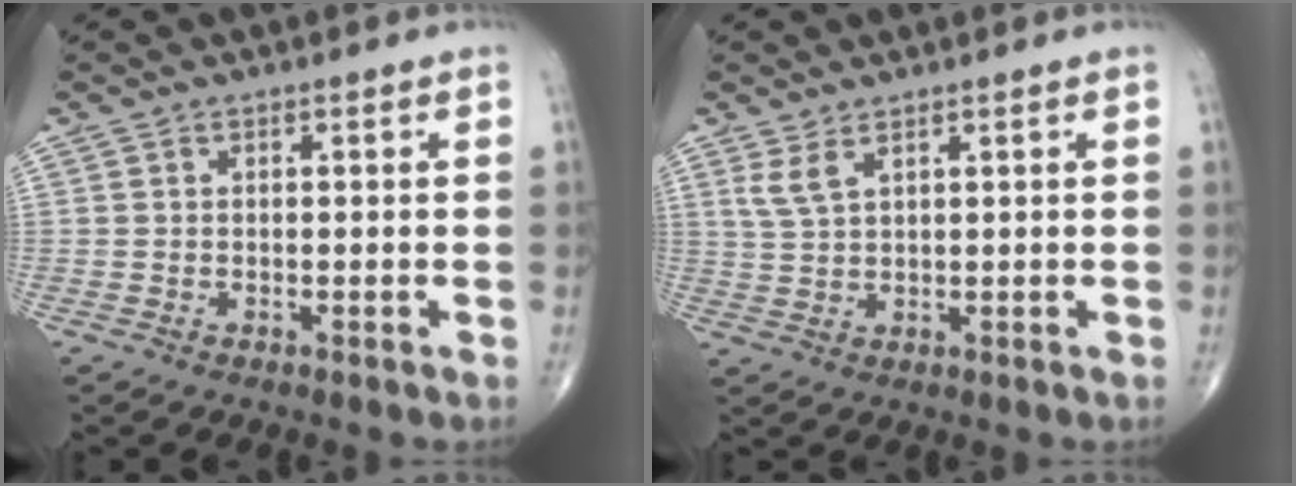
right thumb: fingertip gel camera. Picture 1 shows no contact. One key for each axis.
{"total": 3.3, "fx": 2.0, "fy": 1.1, "fz": 2.3, "tx": -0.054, "ty": -0.005, "tz": 0.049}